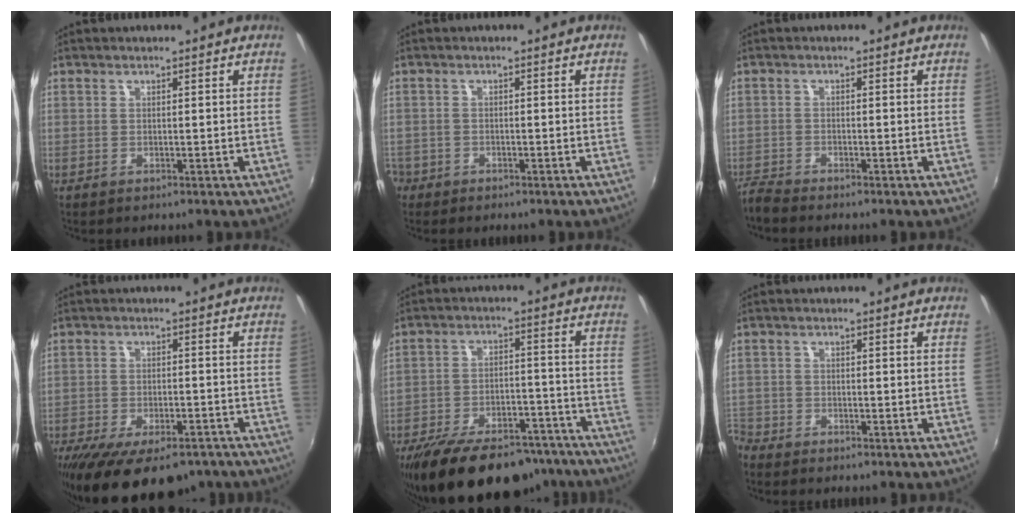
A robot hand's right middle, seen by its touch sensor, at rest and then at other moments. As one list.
[{"total": 3.1, "force": [-2.0, 2.3, 0.4], "torque": [-0.025, 0.003, -0.040]}, {"total": 3.2, "force": [-3.2, 0.2, 0.4], "torque": [-0.021, -0.015, -0.069]}, {"total": 19.5, "force": [-14.1, 7.8, 11.0], "torque": [-0.219, -0.043, -0.202]}, {"total": 24.3, "force": [-19.6, 9.3, 10.8], "torque": [-0.207, 0.001, -0.269]}, {"total": 5.4, "force": [-4.3, 3.1, 1.1], "torque": [-0.055, -0.007, -0.084]}]